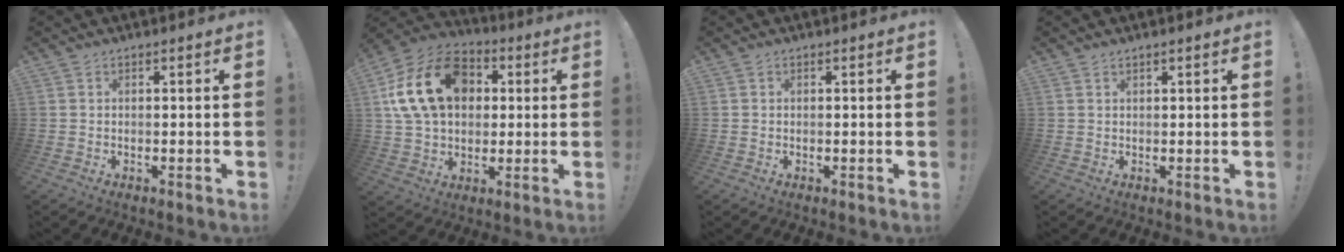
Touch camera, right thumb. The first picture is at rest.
{"total": 21.7, "force": [5.4, 15.5, 14.2], "torque": [-0.236, 0.001, 0.105]}
{"total": 0.0}
{"total": 0.8, "force": [0.7, 0.1, 0.4], "torque": [-0.011, 0.001, 0.013]}